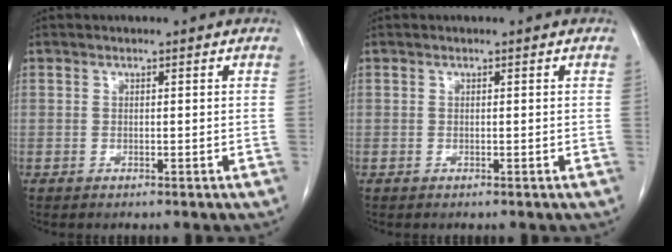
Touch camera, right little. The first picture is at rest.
{"total": 0.0}